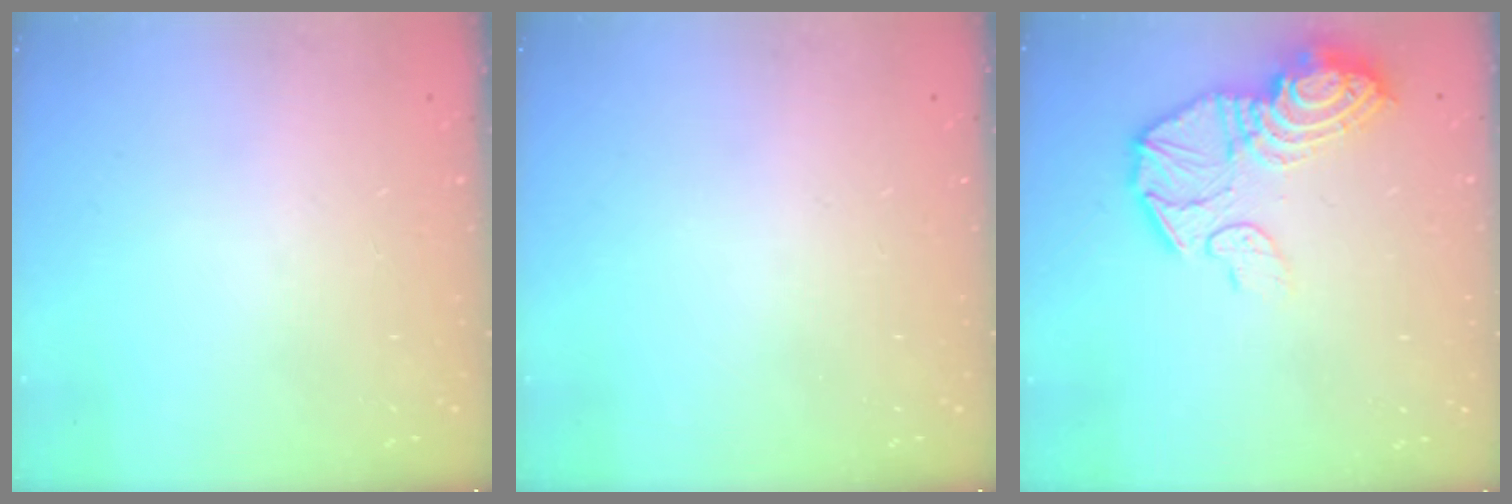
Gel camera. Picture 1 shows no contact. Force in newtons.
{"total": 0.0}
{"total": 16.1, "press": 16.0, "slide": 1.4}